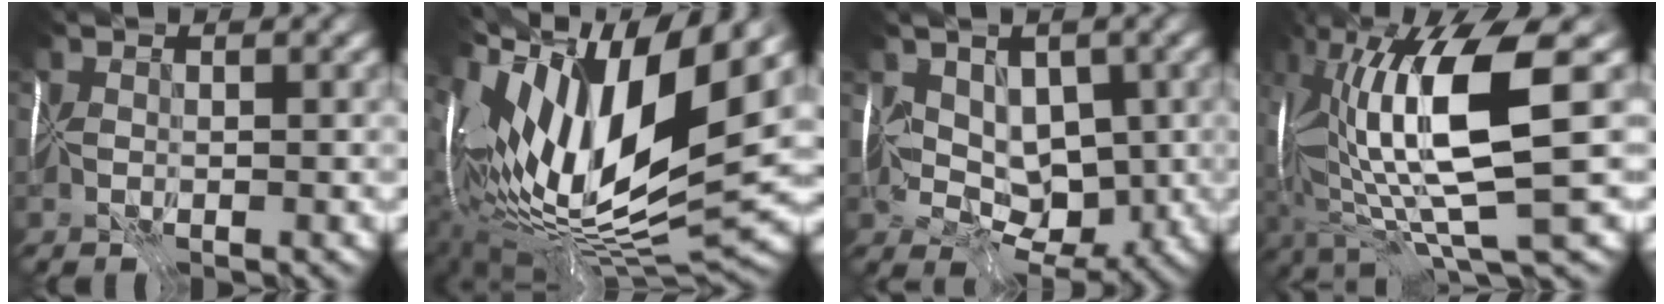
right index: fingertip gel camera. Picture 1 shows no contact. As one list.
[{"total": 15.3, "force": [4.1, 4.7, 14.0], "torque": [-0.248, 0.006, 0.070]}, {"total": 4.0, "force": [0.5, 2.9, 2.7], "torque": [-0.014, -0.011, 0.013]}, {"total": 10.7, "force": [1.2, 1.6, 10.5], "torque": [-0.179, -0.012, 0.028]}]